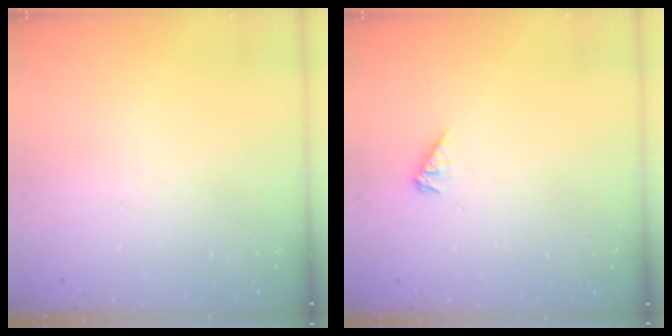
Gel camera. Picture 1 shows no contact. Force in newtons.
{"total": 2.7, "press": 2.6, "slide": 0.4}